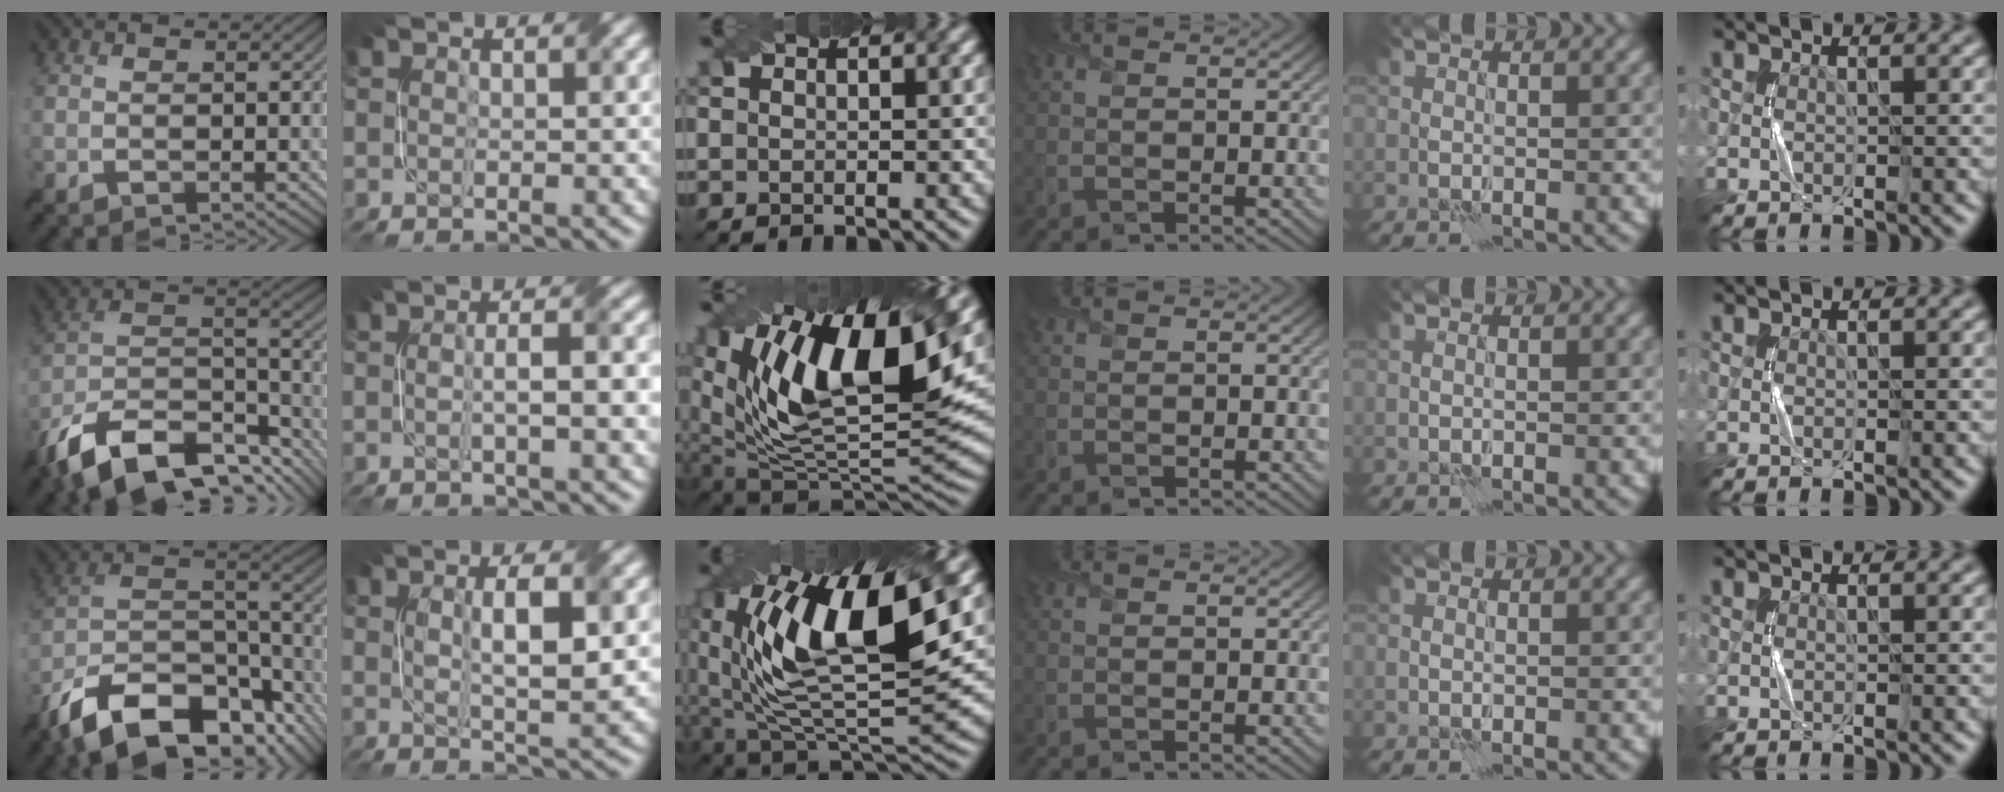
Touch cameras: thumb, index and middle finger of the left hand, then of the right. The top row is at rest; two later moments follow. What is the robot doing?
{"motion": "twist", "object": "screw"}